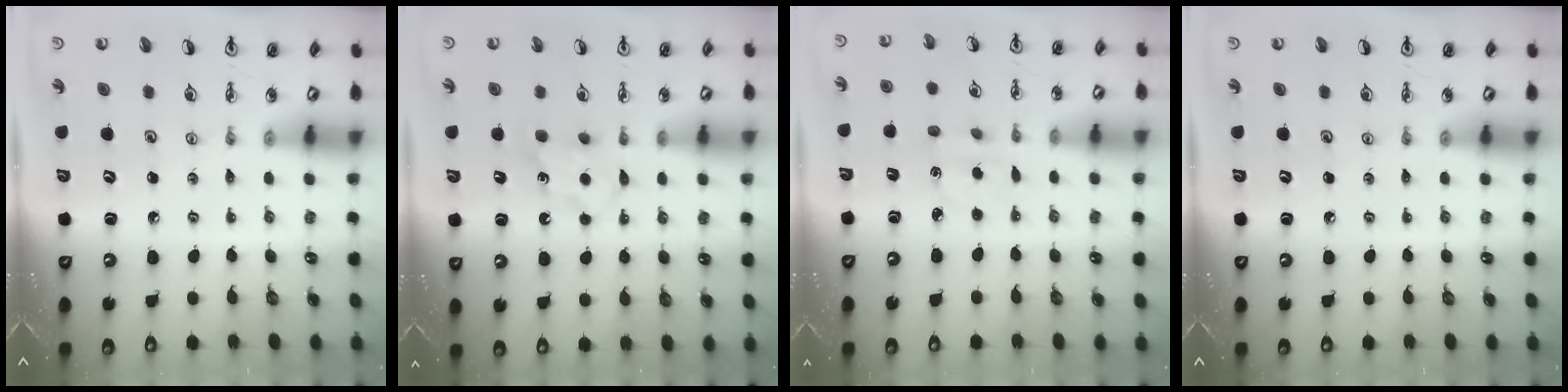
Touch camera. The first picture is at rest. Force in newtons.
{"total": 4.7, "press": 4.7, "slide": 0.7}
{"total": 1.7, "press": 1.6, "slide": 0.6}
{"total": 0.0}